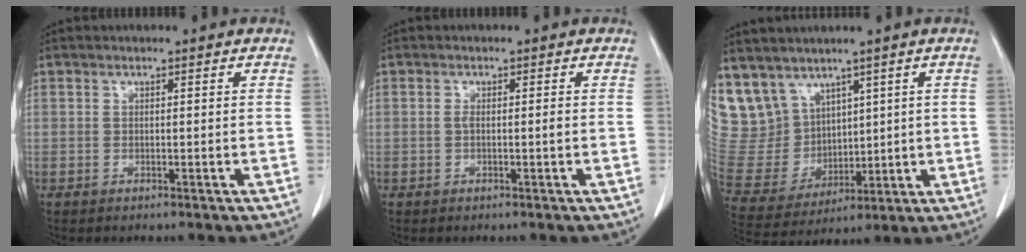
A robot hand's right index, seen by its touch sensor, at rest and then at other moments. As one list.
[{"total": 1.3, "force": [-0.2, 0.1, 1.2], "torque": [-0.023, 0.000, -0.002]}, {"total": 12.6, "force": [8.1, 9.3, 2.7], "torque": [-0.084, 0.041, 0.193]}]